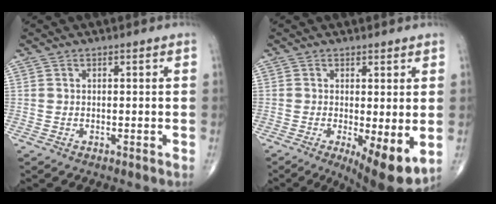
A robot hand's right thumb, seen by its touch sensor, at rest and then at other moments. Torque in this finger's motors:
{"motor_torque": [-0.12, 0.57, 0.14, -0.21, 0.04]}